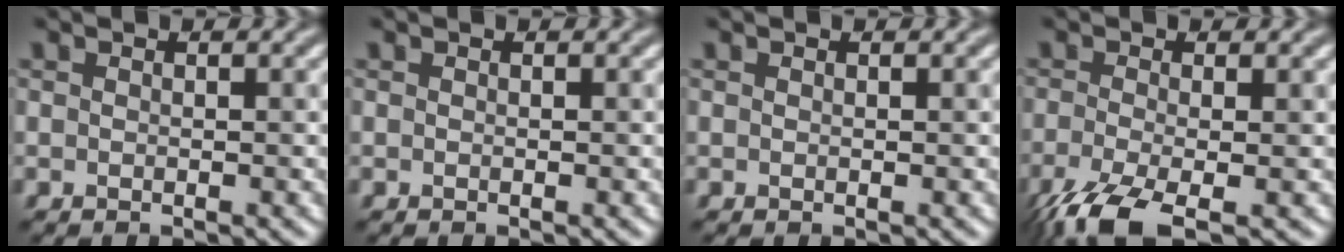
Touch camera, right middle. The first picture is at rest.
{"total": 0.0}
{"total": 0.0}
{"total": 6.1, "force": [-3.5, 1.9, 4.6], "torque": [-0.103, -0.020, -0.072]}